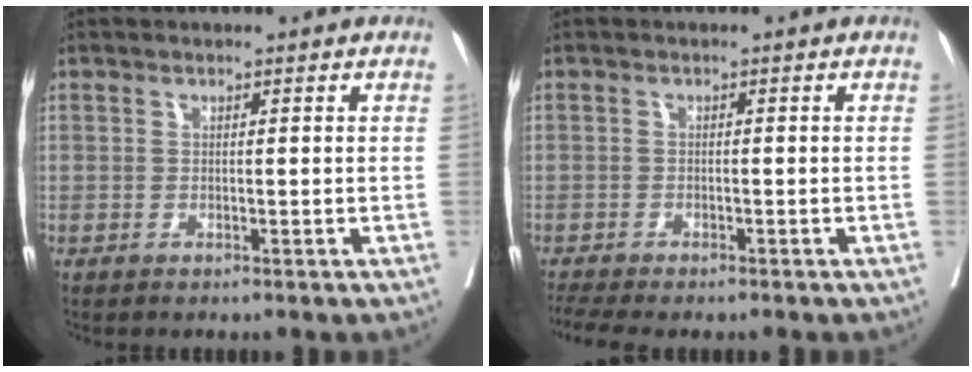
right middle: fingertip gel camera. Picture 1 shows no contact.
{"total": 4.9, "force": [-4.3, 0.8, 2.3], "torque": [-0.041, -0.006, -0.069]}